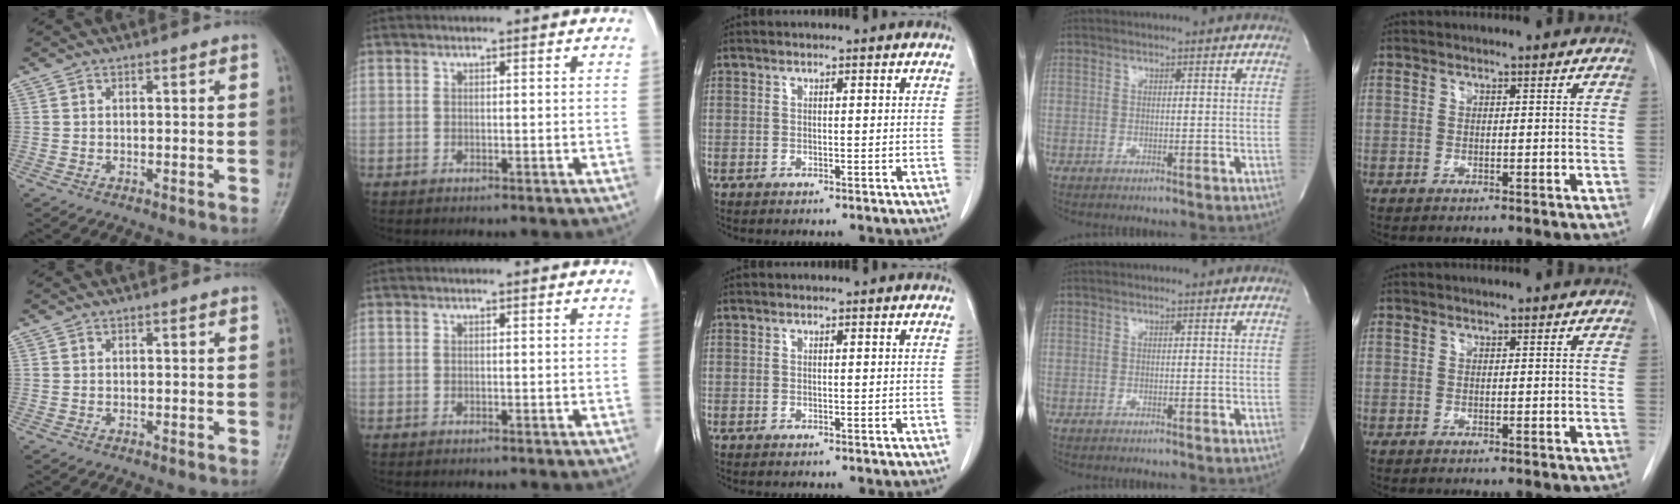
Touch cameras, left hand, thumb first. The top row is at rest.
{}